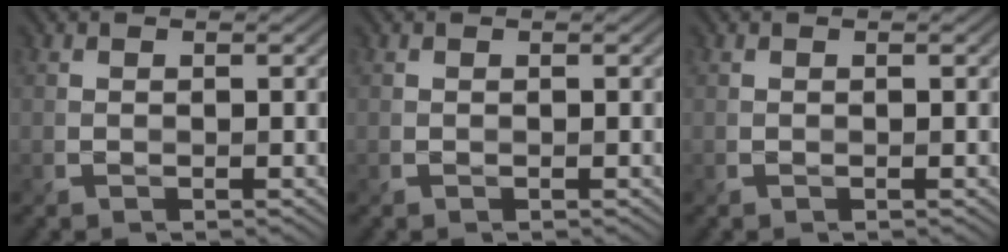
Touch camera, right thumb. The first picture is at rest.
{"total": 0.0}
{"total": 0.0}